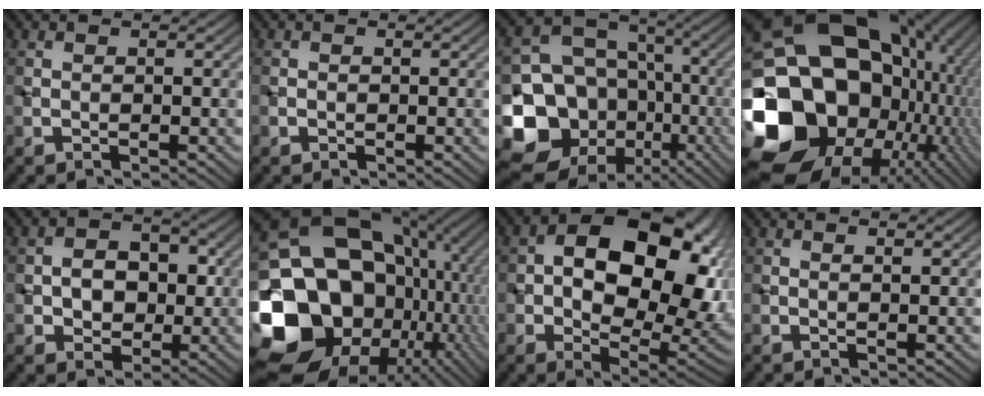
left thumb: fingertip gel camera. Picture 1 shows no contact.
{"total": 0.5, "force": [-0.2, 0.4, 0.2], "torque": [-0.003, -0.003, -0.005]}
{"total": 18.7, "force": [-5.9, 16.0, 7.5], "torque": [-0.190, -0.031, -0.101]}
{"total": 23.0, "force": [-0.3, 18.3, 13.9], "torque": [-0.334, -0.070, 0.052]}
{"total": 5.2, "force": [-0.1, 4.1, 3.2], "torque": [-0.048, 0.004, -0.014]}
{"total": 21.5, "force": [-1.8, 17.4, 12.5], "torque": [-0.302, -0.030, 0.002]}
{"total": 17.8, "force": [2.7, 11.0, 13.7], "torque": [-0.192, -0.006, 0.050]}
{"total": 0.8, "force": [0.6, -0.1, 0.6], "torque": [-0.010, 0.004, 0.011]}